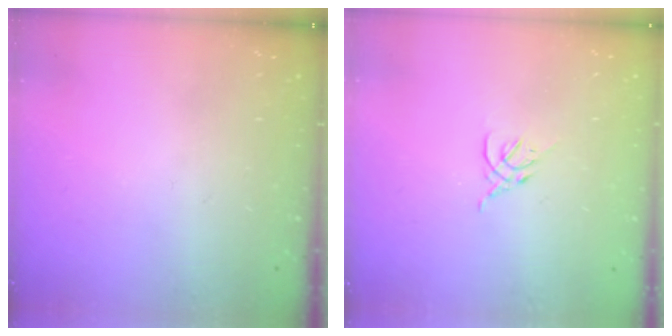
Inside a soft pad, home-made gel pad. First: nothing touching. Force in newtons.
{"total": 2.6, "press": 2.5, "slide": 0.8}